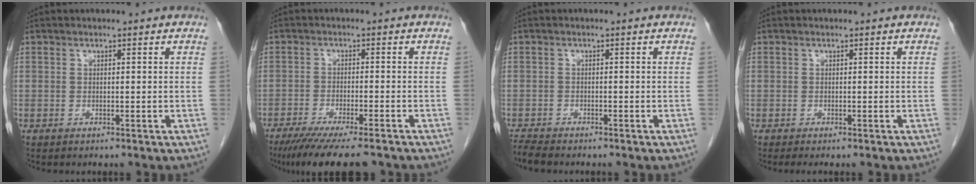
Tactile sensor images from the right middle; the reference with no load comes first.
{"total": 12.4, "force": [-10.2, 1.4, 7.0], "torque": [-0.102, -0.027, -0.155]}
{"total": 2.8, "force": [-2.7, 0.2, 0.9], "torque": [-0.022, -0.012, -0.047]}
{"total": 0.8, "force": [-0.6, 0.0, 0.5], "torque": [-0.008, -0.002, -0.008]}